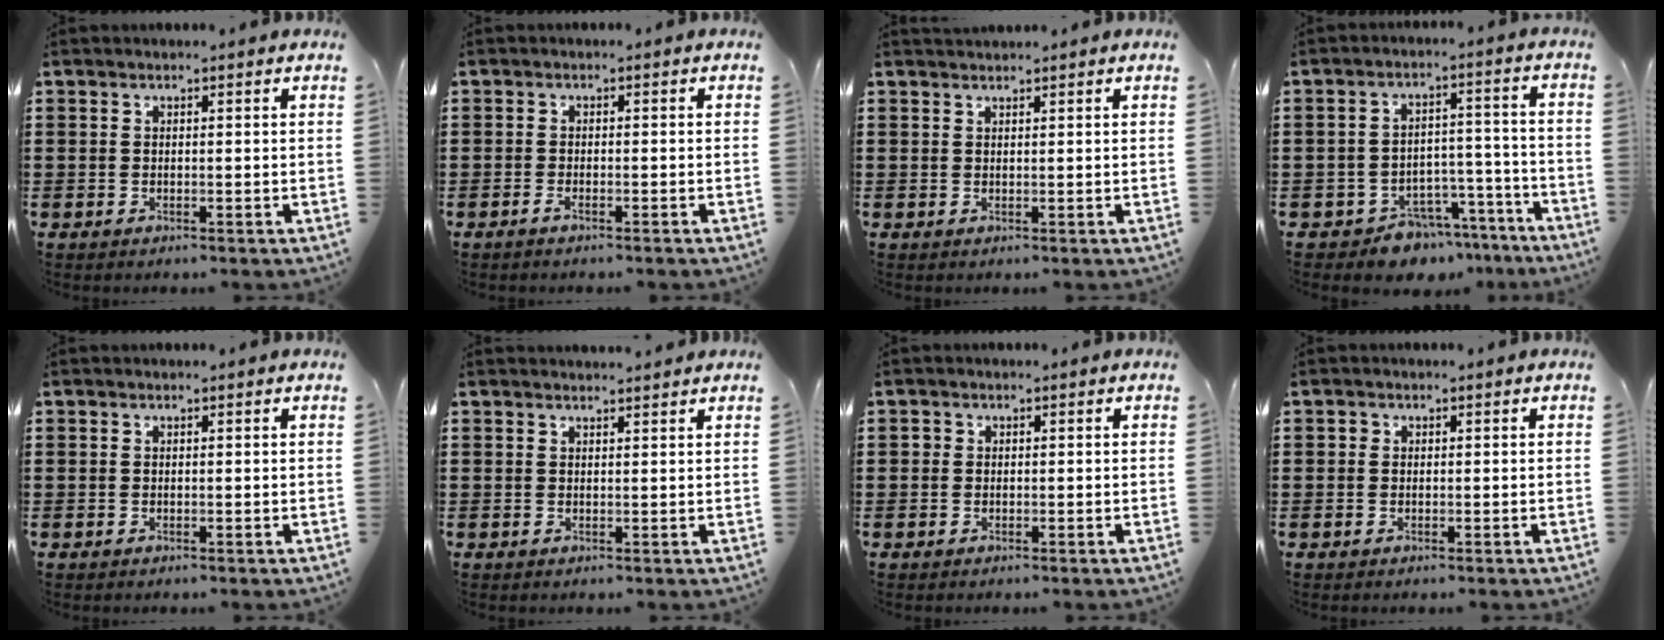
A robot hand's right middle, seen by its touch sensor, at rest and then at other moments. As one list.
[{"total": 0.9, "force": [-0.6, 0.0, 0.7], "torque": [-0.013, -0.003, -0.011]}, {"total": 0.9, "force": [0.9, 0.1, 0.0], "torque": [-0.001, -0.001, 0.017]}, {"total": 5.9, "force": [-5.5, 2.0, 1.0], "torque": [-0.017, 0.025, -0.106]}, {"total": 0.0}, {"total": 1.4, "force": [1.4, 0.0, 0.2], "torque": [0.002, -0.002, 0.024]}, {"total": 0.7, "force": [0.1, 0.7, 0.1], "torque": [-0.004, 0.006, 0.001]}, {"total": 0.6, "force": [0.2, 0.6, 0.0], "torque": [-0.001, 0.005, 0.003]}]